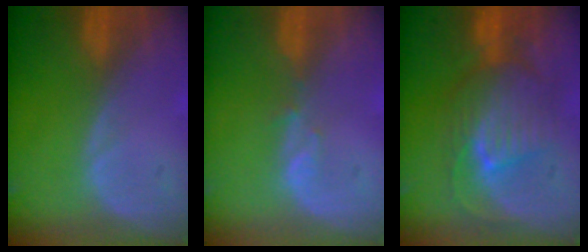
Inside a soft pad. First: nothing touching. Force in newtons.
{"total": 1.1, "press": 1.1, "slide": 0.2}
{"total": 9.1, "press": 8.7, "slide": 2.6}